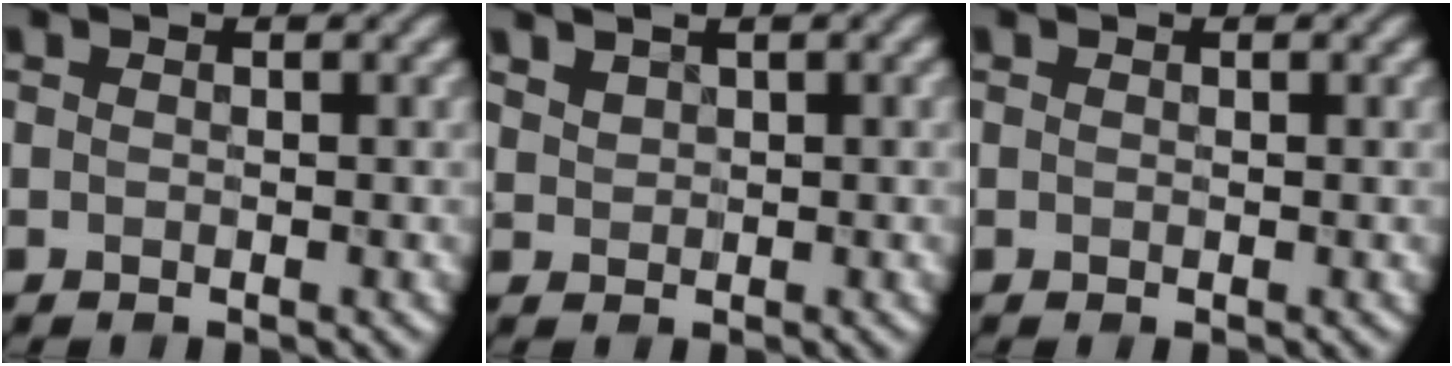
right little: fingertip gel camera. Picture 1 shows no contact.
{"total": 1.9, "force": [1.5, 0.9, 0.8], "torque": [-0.014, 0.011, 0.031]}
{"total": 0.0}